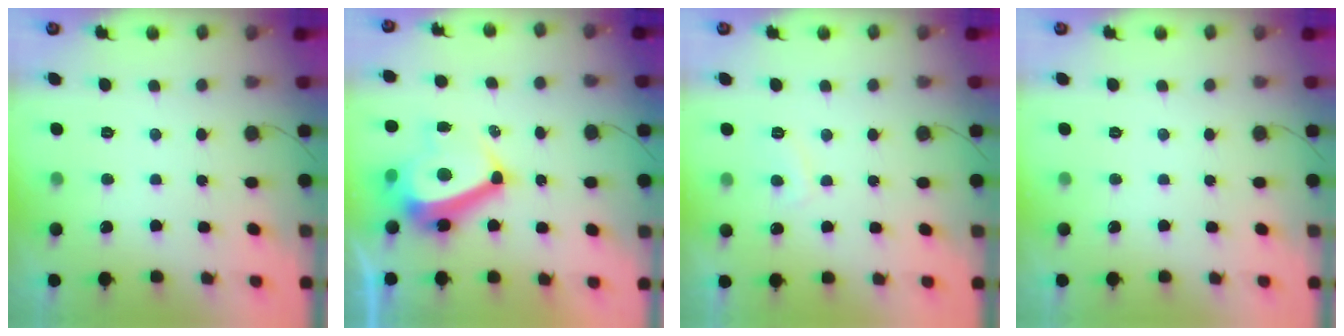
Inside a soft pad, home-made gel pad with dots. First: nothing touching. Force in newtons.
{"total": 13.3, "press": 12.8, "slide": 3.5}
{"total": 3.1, "press": 3.0, "slide": 0.5}
{"total": 0.0}